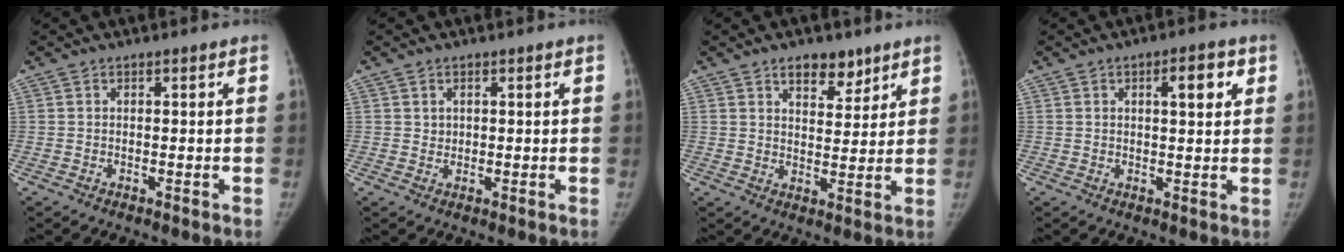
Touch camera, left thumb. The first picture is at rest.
{"total": 1.1, "force": [0.5, 1.0, 0.2], "torque": [0.008, -0.002, 0.007]}
{"total": 6.7, "force": [4.6, 3.6, 3.4], "torque": [-0.017, -0.028, 0.072]}
{"total": 5.4, "force": [2.0, 2.0, 4.6], "torque": [-0.053, -0.004, 0.026]}